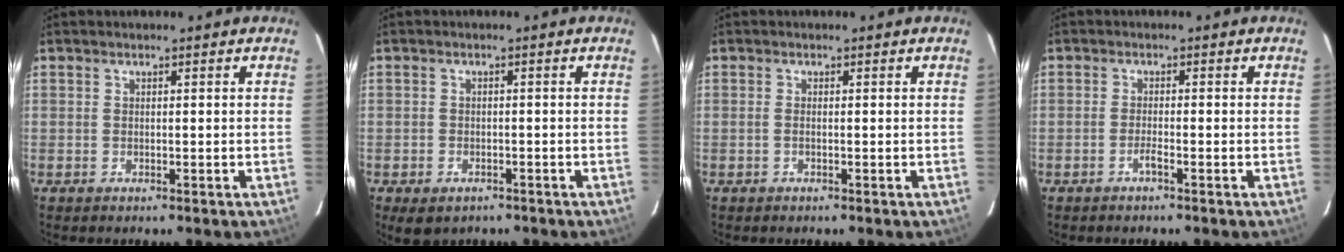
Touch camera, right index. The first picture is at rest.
{"total": 4.5, "force": [-2.7, 2.9, 2.0], "torque": [-0.045, -0.011, -0.036]}
{"total": 0.7, "force": [-0.2, -0.2, 0.6], "torque": [-0.013, 0.001, -0.006]}
{"total": 1.4, "force": [-0.9, -0.1, 1.0], "torque": [-0.023, 0.001, -0.020]}